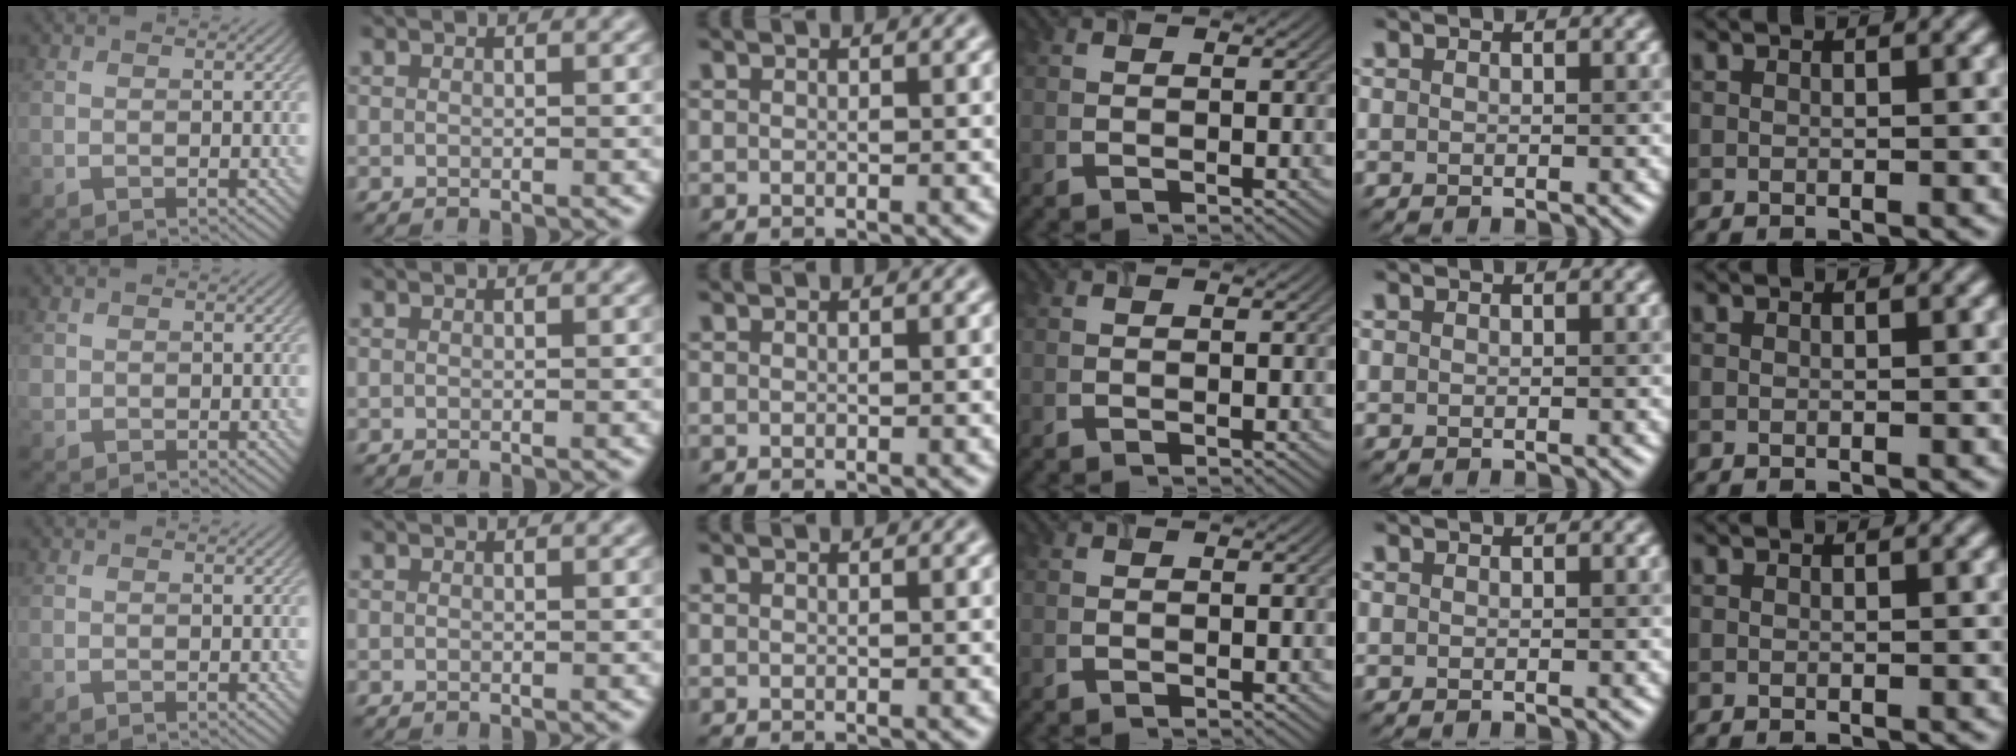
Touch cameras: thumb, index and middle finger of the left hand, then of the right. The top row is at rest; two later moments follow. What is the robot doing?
{"motion": "close", "object": "airpods case & airpods"}